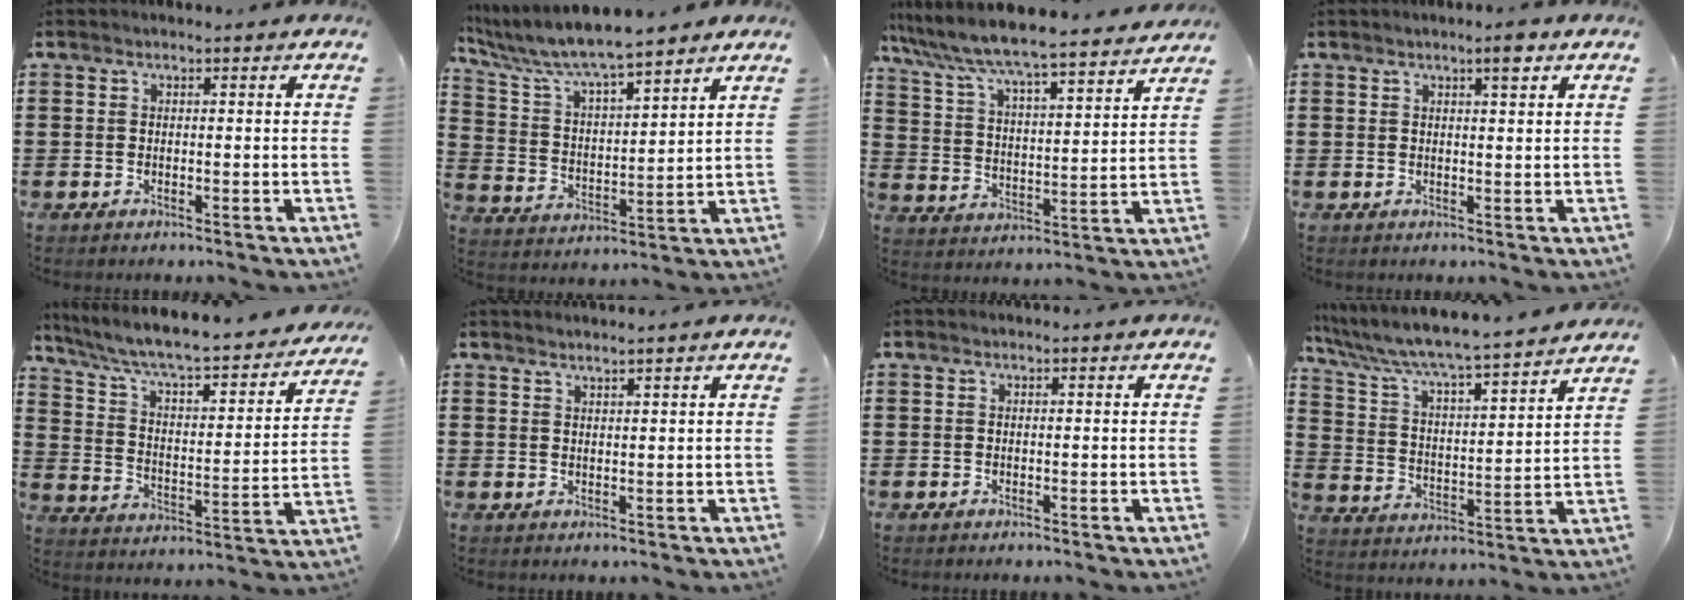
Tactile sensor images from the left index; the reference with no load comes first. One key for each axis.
{"total": 7.1, "fx": 6.3, "fy": 0.8, "fz": 3.2, "tx": -0.090, "ty": -0.036, "tz": 0.106}
{"total": 6.4, "fx": 6.0, "fy": -0.3, "fz": 2.0, "tx": -0.069, "ty": -0.051, "tz": 0.096}
{"total": 3.0, "fx": 2.1, "fy": 0.3, "fz": 2.2, "tx": -0.028, "ty": -0.003, "tz": 0.031}
{"total": 6.3, "fx": 5.3, "fy": 0.5, "fz": 3.3, "tx": -0.090, "ty": -0.050, "tz": 0.083}
{"total": 1.7, "fx": 1.6, "fy": -0.5, "fz": 0.4, "tx": -0.008, "ty": -0.002, "tz": 0.031}
{"total": 0.0}
{"total": 6.0, "fx": 5.4, "fy": -0.1, "fz": 2.6, "tx": -0.076, "ty": -0.047, "tz": 0.082}